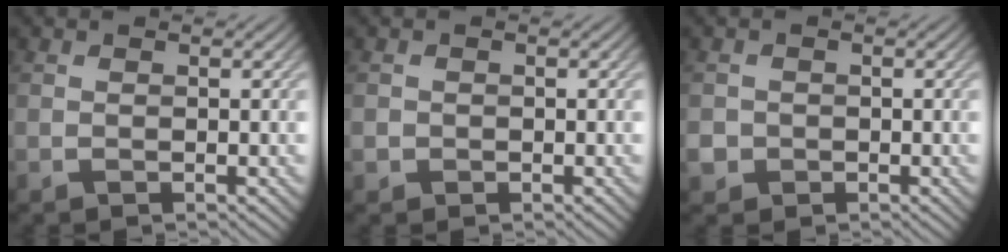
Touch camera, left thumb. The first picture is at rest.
{"total": 1.1, "force": [-0.3, 1.0, 0.1], "torque": [0.003, -0.005, -0.008]}
{"total": 2.3, "force": [-0.8, 2.1, 0.5], "torque": [-0.013, -0.009, -0.016]}